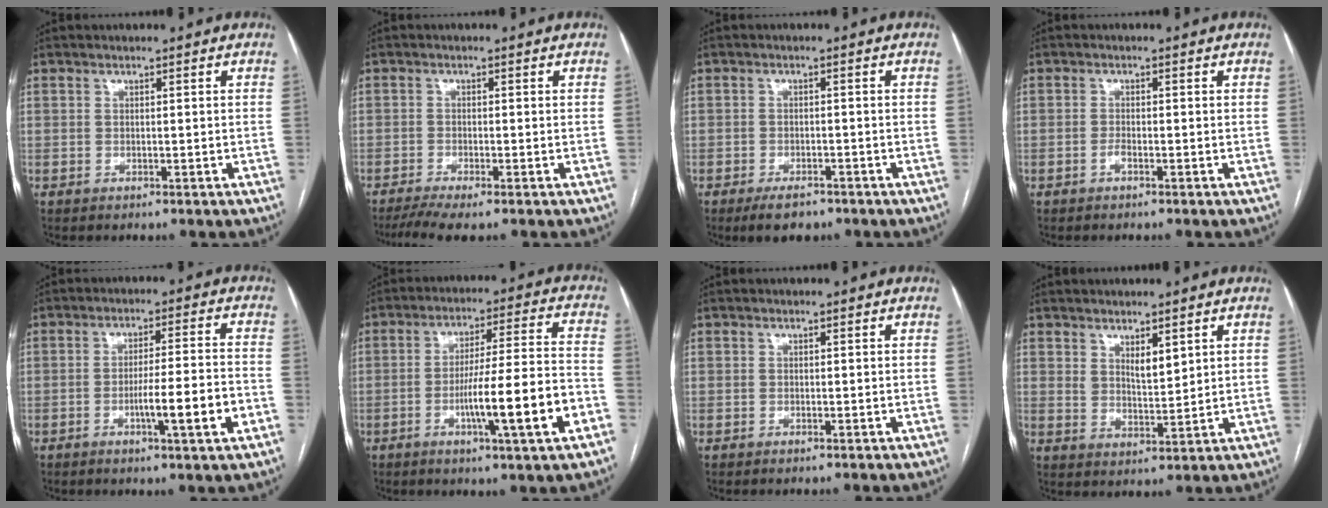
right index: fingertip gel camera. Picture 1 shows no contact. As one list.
[{"total": 4.6, "force": [-3.4, 0.3, 3.1], "torque": [-0.054, -0.010, -0.061]}, {"total": 4.1, "force": [-2.9, 1.8, 2.2], "torque": [-0.040, -0.003, -0.042]}, {"total": 1.0, "force": [-0.6, 0.1, 0.7], "torque": [-0.014, 0.002, -0.013]}, {"total": 8.3, "force": [-3.0, -0.1, 7.8], "torque": [-0.121, -0.002, -0.047]}, {"total": 13.8, "force": [-4.9, -0.1, 12.9], "torque": [-0.211, -0.001, -0.075]}, {"total": 0.0}, {"total": 3.8, "force": [2.5, 1.3, 2.6], "torque": [-0.050, -0.010, 0.052]}]